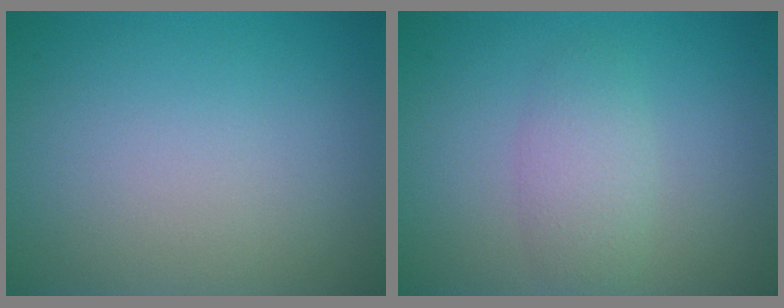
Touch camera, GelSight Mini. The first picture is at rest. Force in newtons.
{"total": 2.4, "press": 2.4, "slide": 0.1}